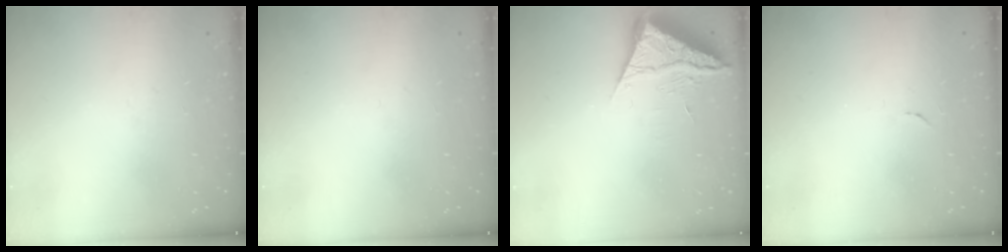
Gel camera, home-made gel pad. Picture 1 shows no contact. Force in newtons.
{"total": 0.0}
{"total": 7.3, "press": 7.3, "slide": 0.5}
{"total": 4.2, "press": 4.2, "slide": 0.3}